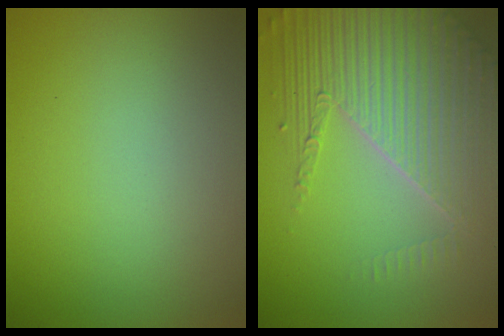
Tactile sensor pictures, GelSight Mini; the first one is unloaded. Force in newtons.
{"total": 8.0, "press": 5.5, "slide": 5.9}